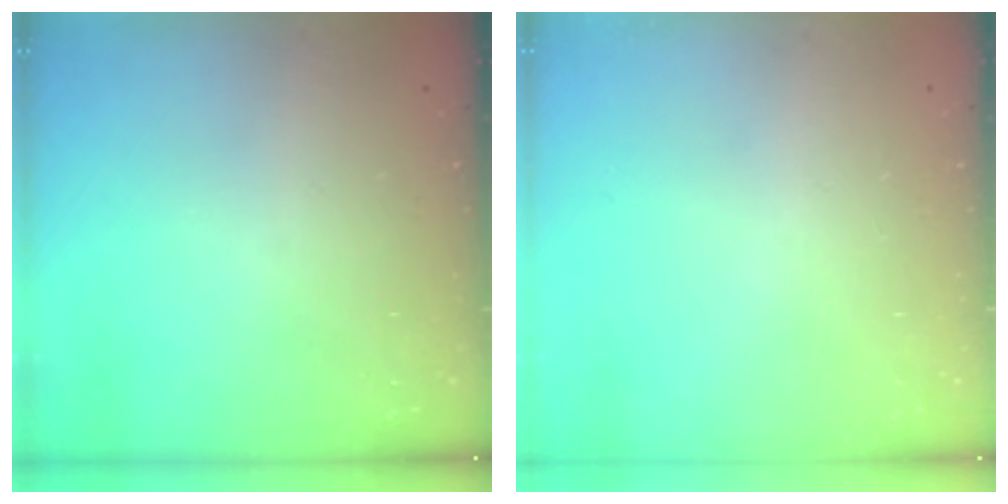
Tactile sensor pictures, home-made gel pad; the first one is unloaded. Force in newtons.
{"total": 0.0}